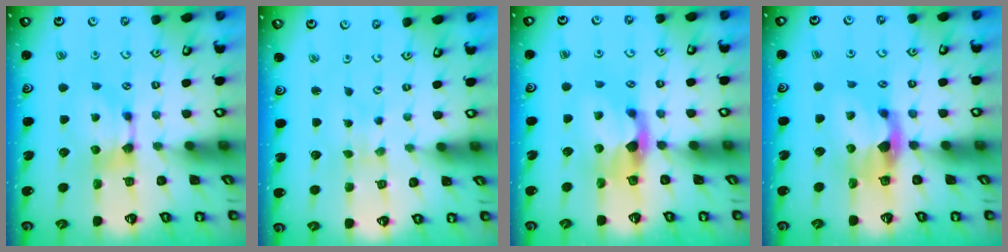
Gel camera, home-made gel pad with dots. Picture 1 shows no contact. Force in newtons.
{"total": 4.6, "press": 4.6, "slide": 0.2}
{"total": 2.9, "press": 2.6, "slide": 1.4}
{"total": 3.0, "press": 2.6, "slide": 1.5}